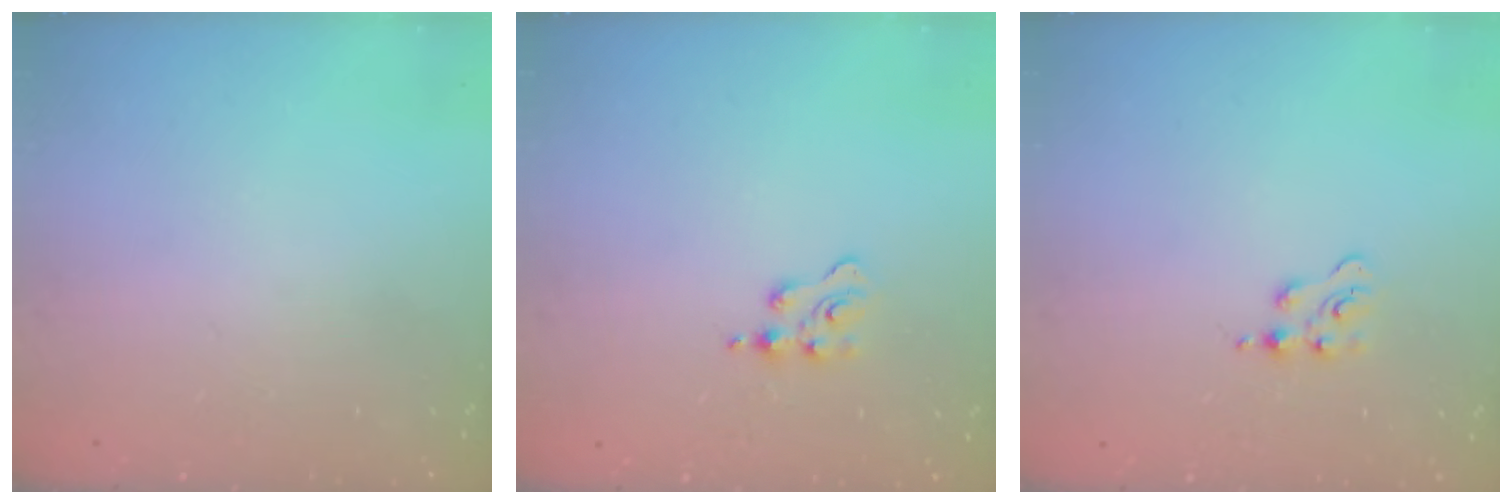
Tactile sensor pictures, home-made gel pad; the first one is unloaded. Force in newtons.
{"total": 2.1, "press": 2.1, "slide": 0.3}
{"total": 3.5, "press": 3.5, "slide": 0.6}